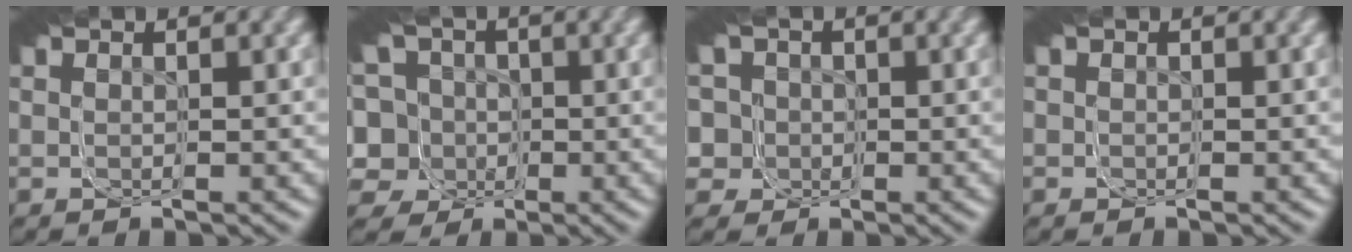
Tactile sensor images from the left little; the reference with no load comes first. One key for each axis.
{"total": 11.2, "fx": -2.6, "fy": 9.6, "fz": 5.1, "tx": -0.075, "ty": -0.025, "tz": -0.055}
{"total": 8.1, "fx": -0.8, "fy": 7.5, "fz": 3.0, "tx": -0.053, "ty": -0.025, "tz": -0.020}
{"total": 0.6, "fx": -0.3, "fy": 0.5, "fz": -0.1, "tx": -0.002, "ty": -0.009, "tz": -0.002}